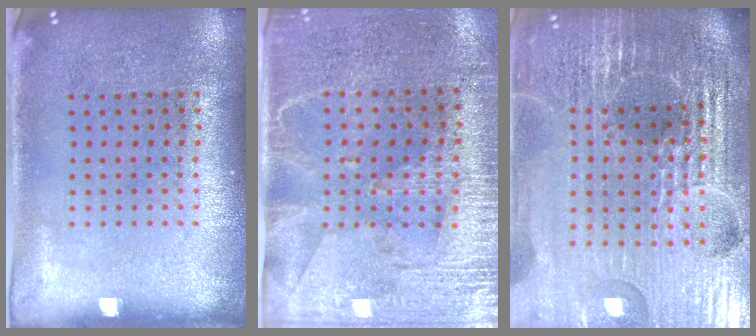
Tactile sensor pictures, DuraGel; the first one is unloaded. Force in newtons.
{"total": 3.0, "press": 2.7, "slide": 1.3}
{"total": 6.8, "press": 5.9, "slide": 3.3}